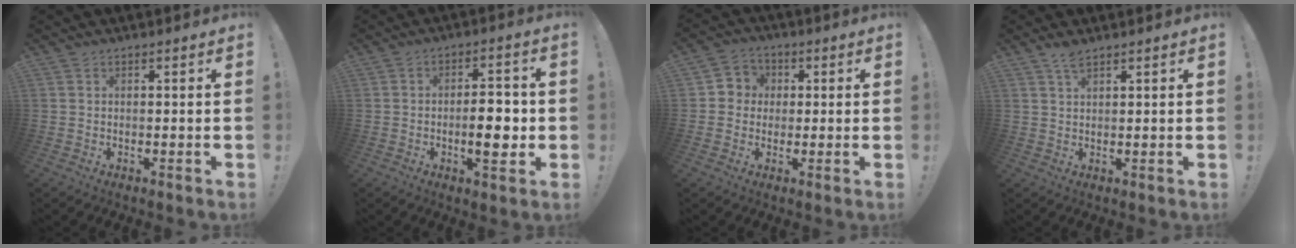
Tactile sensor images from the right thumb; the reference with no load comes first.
{"total": 9.2, "force": [-1.7, 3.6, 8.3], "torque": [-0.103, 0.004, -0.031]}
{"total": 5.8, "force": [-0.4, 5.7, 1.2], "torque": [-0.017, 0.013, -0.005]}
{"total": 3.1, "force": [2.4, 0.7, 1.9], "torque": [-0.034, -0.010, 0.042]}